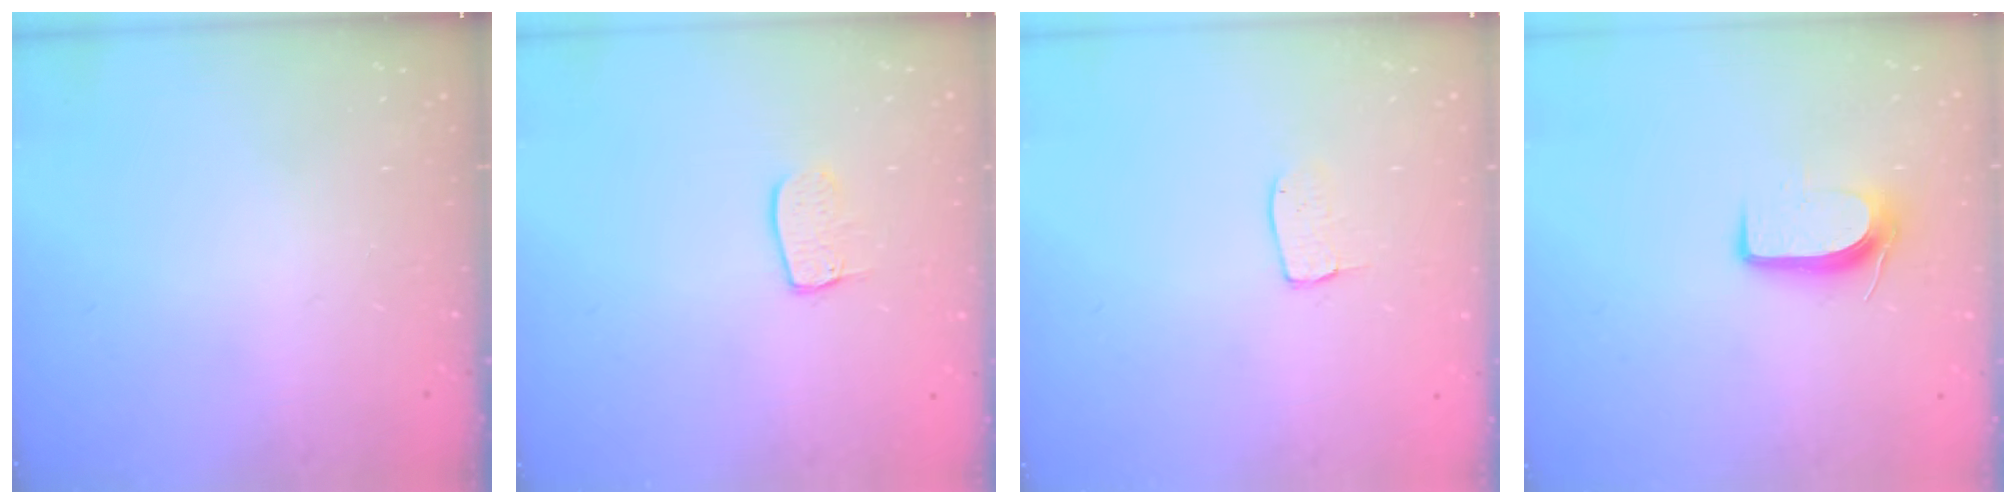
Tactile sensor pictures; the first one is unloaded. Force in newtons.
{"total": 6.9, "press": 6.9, "slide": 0.2}
{"total": 4.2, "press": 4.2, "slide": 0.2}
{"total": 8.0, "press": 8.0, "slide": 0.9}